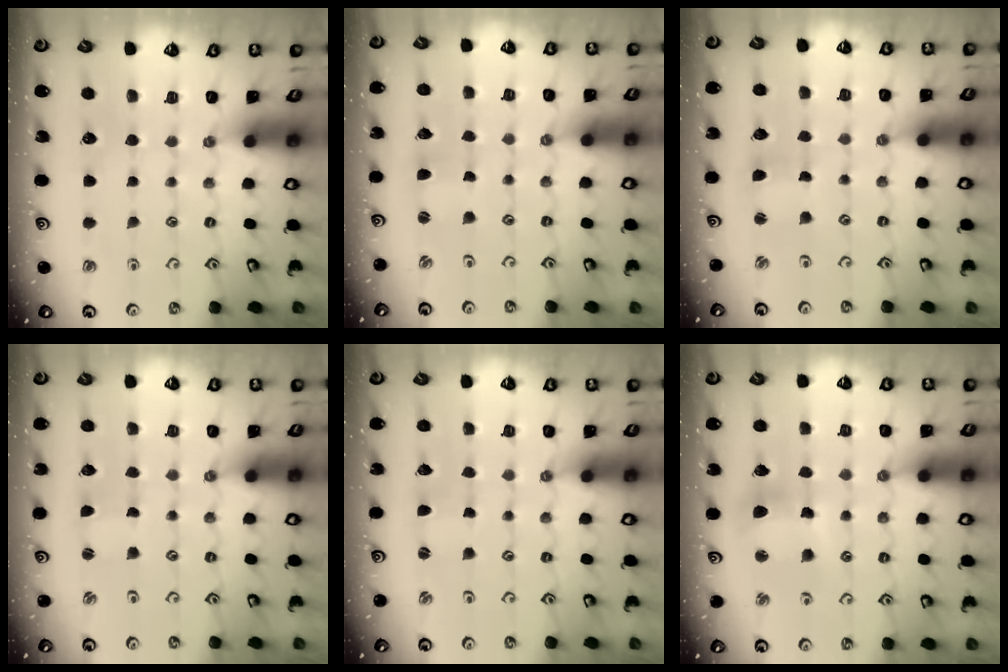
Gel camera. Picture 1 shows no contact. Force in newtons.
{"total": 1.6, "press": 1.5, "slide": 0.3}
{"total": 1.7, "press": 1.7, "slide": 0.2}
{"total": 0.0}
{"total": 0.0}
{"total": 9.1, "press": 9.0, "slide": 1.4}